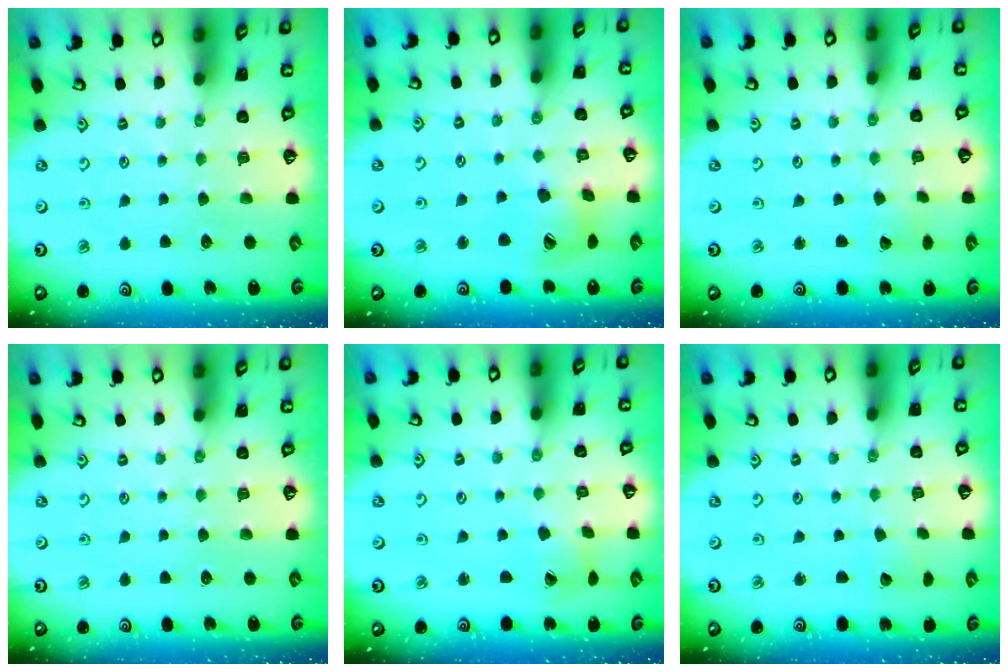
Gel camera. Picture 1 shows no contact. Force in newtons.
{"total": 14.0, "press": 13.9, "slide": 1.7}
{"total": 2.5, "press": 2.5, "slide": 0.3}
{"total": 0.0}
{"total": 2.8, "press": 2.7, "slide": 0.4}
{"total": 1.6, "press": 1.6, "slide": 0.0}